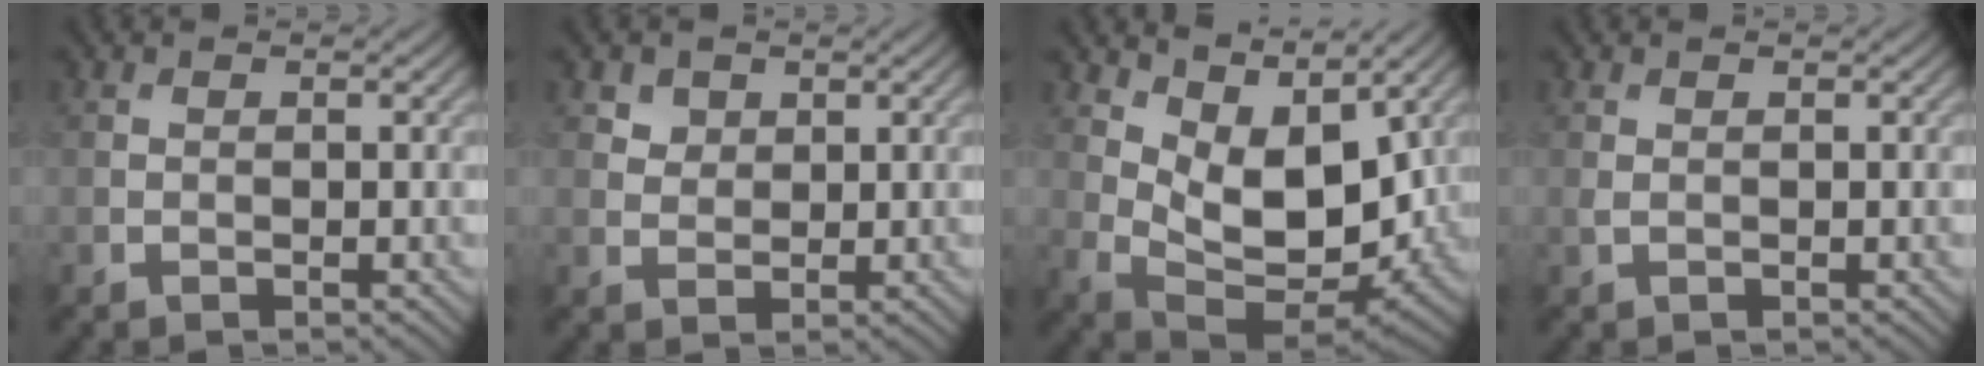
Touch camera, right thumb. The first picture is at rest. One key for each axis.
{"total": 2.2, "fx": 1.3, "fy": 1.6, "fz": 0.6, "tx": -0.018, "ty": -0.009, "tz": 0.029}
{"total": 10.0, "fx": 4.1, "fy": 5.2, "fz": 7.5, "tx": -0.154, "ty": -0.010, "tz": 0.077}
{"total": 0.5, "fx": 0.2, "fy": 0.2, "fz": 0.5, "tx": -0.014, "ty": 0.003, "tz": 0.003}